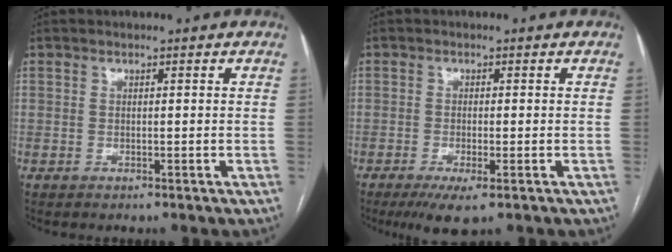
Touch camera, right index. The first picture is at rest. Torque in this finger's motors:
{"motor_torque": [0.76, -0.33, 0.24, 0.06]}